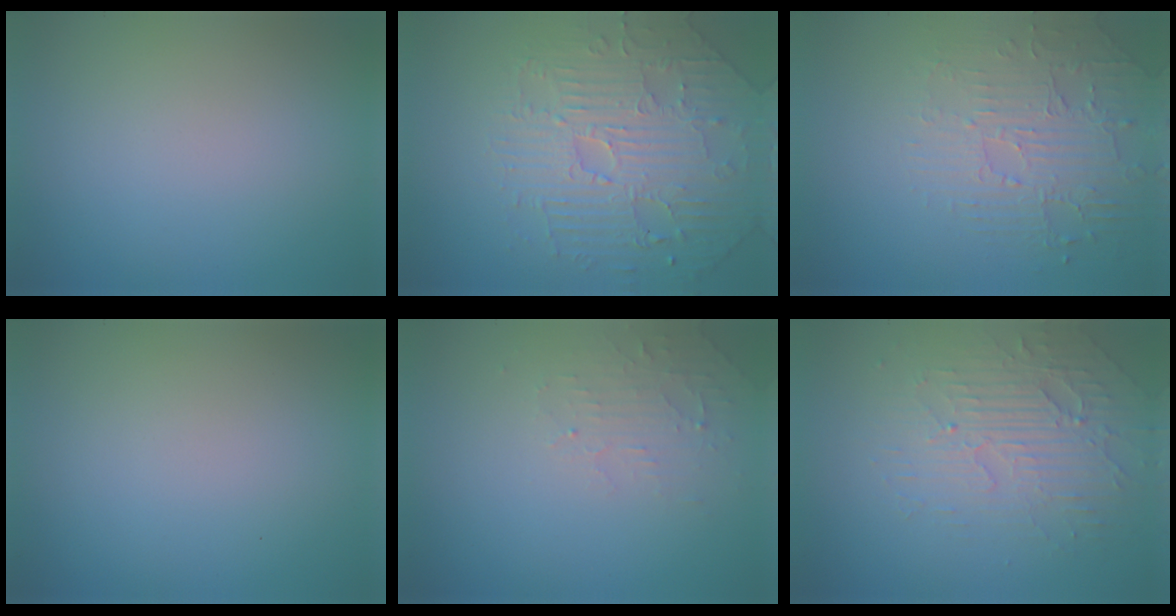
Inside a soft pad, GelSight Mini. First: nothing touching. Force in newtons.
{"total": 4.7, "press": 4.7, "slide": 0.5}
{"total": 2.6, "press": 2.1, "slide": 1.5}
{"total": 0.0}
{"total": 2.0, "press": 1.9, "slide": 0.4}
{"total": 3.8, "press": 3.4, "slide": 1.8}